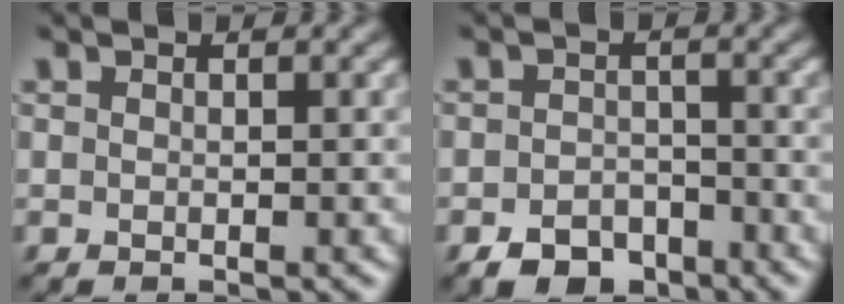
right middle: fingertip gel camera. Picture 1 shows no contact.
{"total": 3.6, "force": [-2.6, 2.2, 1.2], "torque": [-0.015, 0.001, -0.052]}